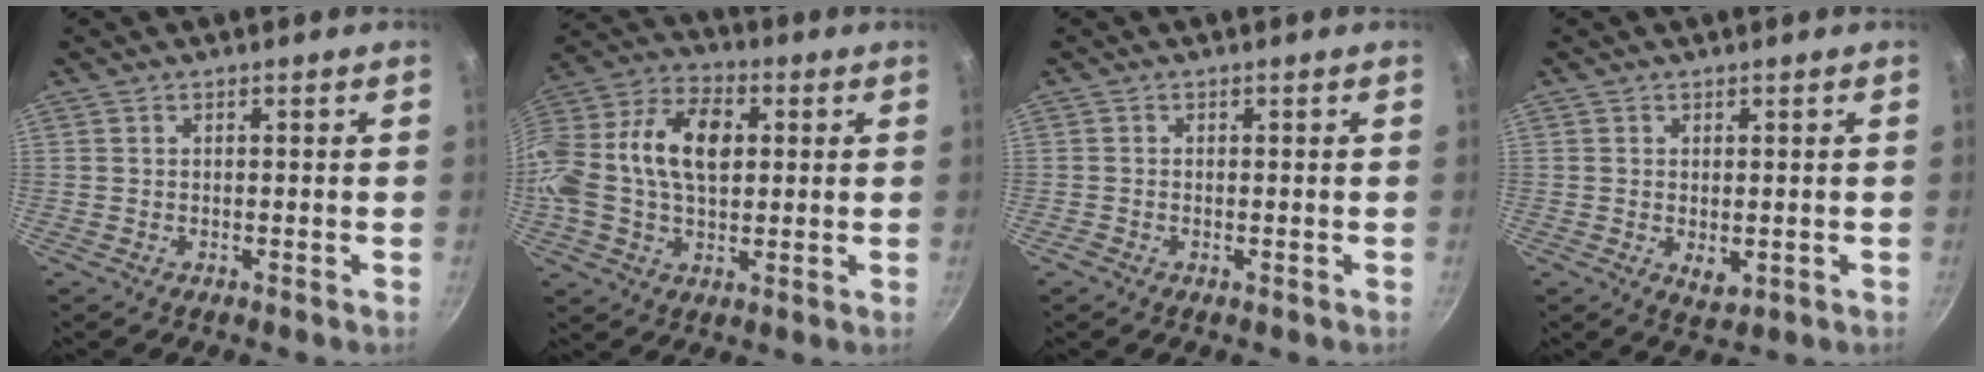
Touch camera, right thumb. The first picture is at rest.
{"total": 19.8, "force": [2.4, 12.7, 15.0], "torque": [-0.288, 0.034, 0.028]}
{"total": 0.6, "force": [-0.3, 0.4, 0.3], "torque": [-0.008, 0.001, -0.007]}
{"total": 3.2, "force": [-0.2, 1.9, 2.6], "torque": [-0.041, -0.011, 0.000]}